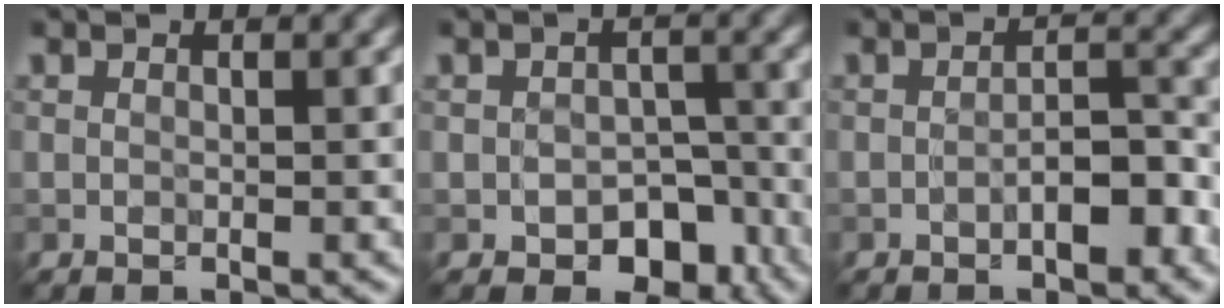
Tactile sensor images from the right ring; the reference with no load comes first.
{"total": 4.7, "force": [-2.4, 3.2, 2.6], "torque": [-0.022, -0.007, -0.030]}
{"total": 2.7, "force": [-1.3, 1.0, 2.1], "torque": [-0.031, 0.013, -0.021]}